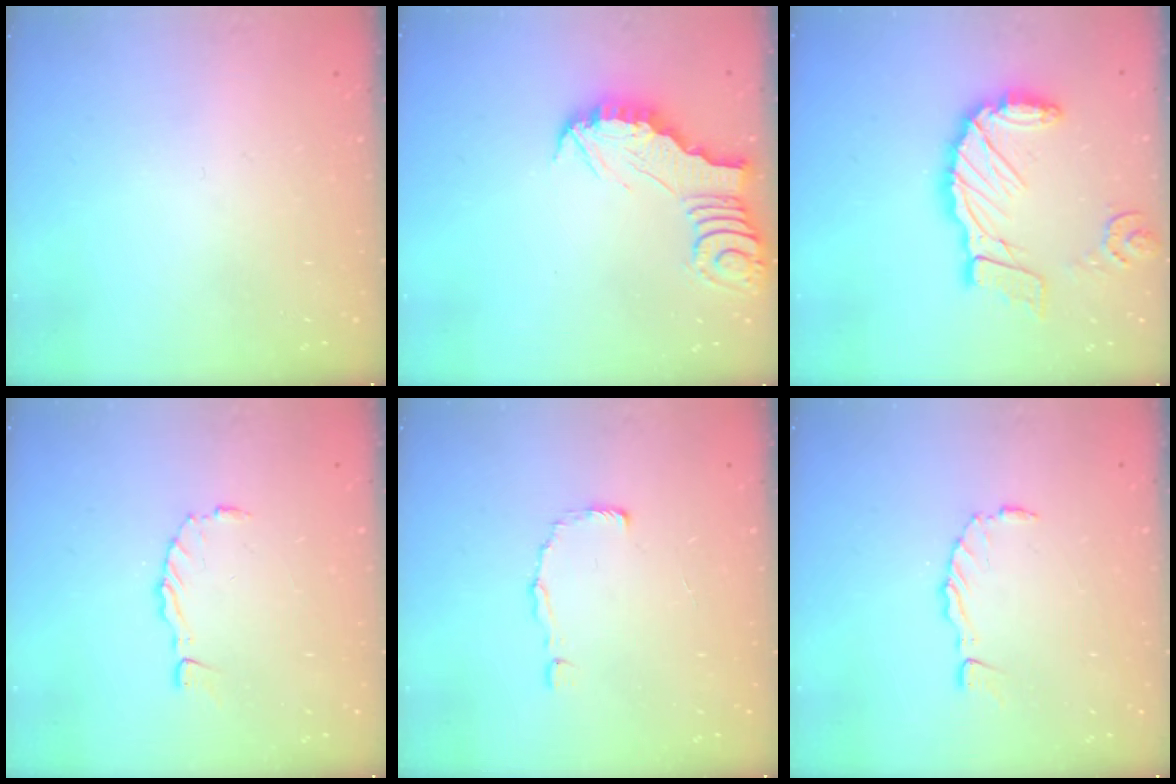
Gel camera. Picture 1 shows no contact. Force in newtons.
{"total": 2.7, "press": 2.7, "slide": 0.1}
{"total": 16.7, "press": 16.6, "slide": 1.9}
{"total": 0.0}
{"total": 2.0, "press": 2.0, "slide": 0.1}
{"total": 1.2, "press": 1.2, "slide": 0.3}